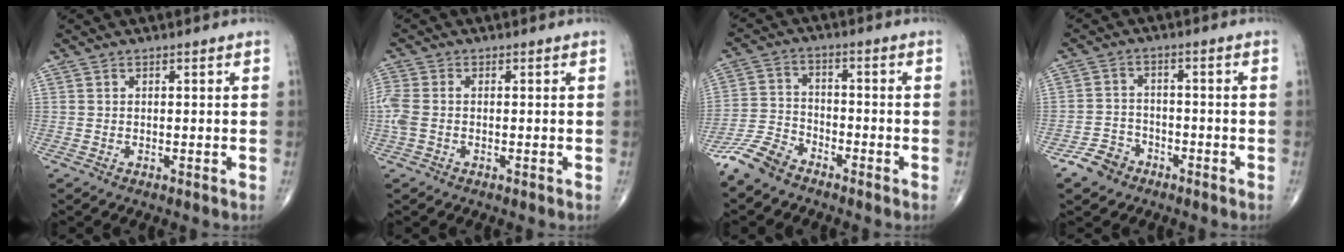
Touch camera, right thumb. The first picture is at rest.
{"total": 4.3, "force": [-0.5, 2.7, 3.3], "torque": [-0.104, 0.008, -0.012]}
{"total": 7.6, "force": [-6.5, 2.8, 2.7], "torque": [-0.059, 0.023, -0.142]}
{"total": 5.2, "force": [-3.6, 3.5, 1.1], "torque": [-0.003, 0.022, -0.068]}